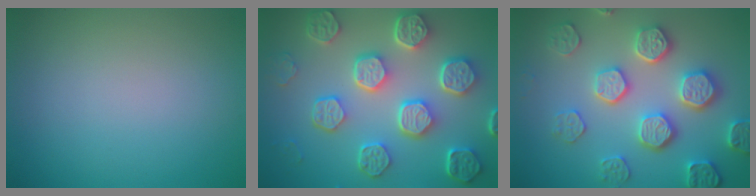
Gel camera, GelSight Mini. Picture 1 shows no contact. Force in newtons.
{"total": 8.1, "press": 6.1, "slide": 5.4}
{"total": 5.3, "press": 5.1, "slide": 1.6}